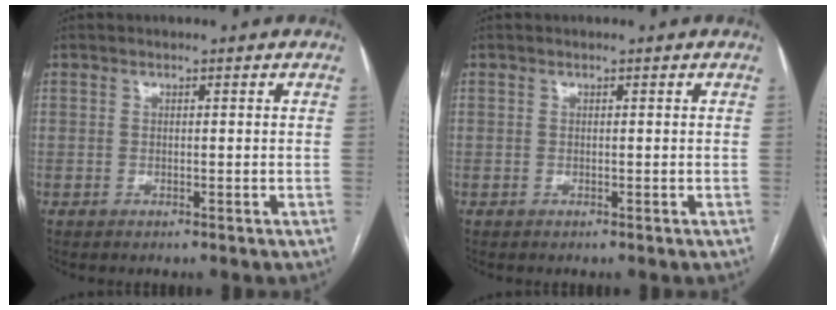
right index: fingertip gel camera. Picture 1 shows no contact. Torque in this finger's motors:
{"motor_torque": [0.00, 0.00, 0.00, 0.00]}